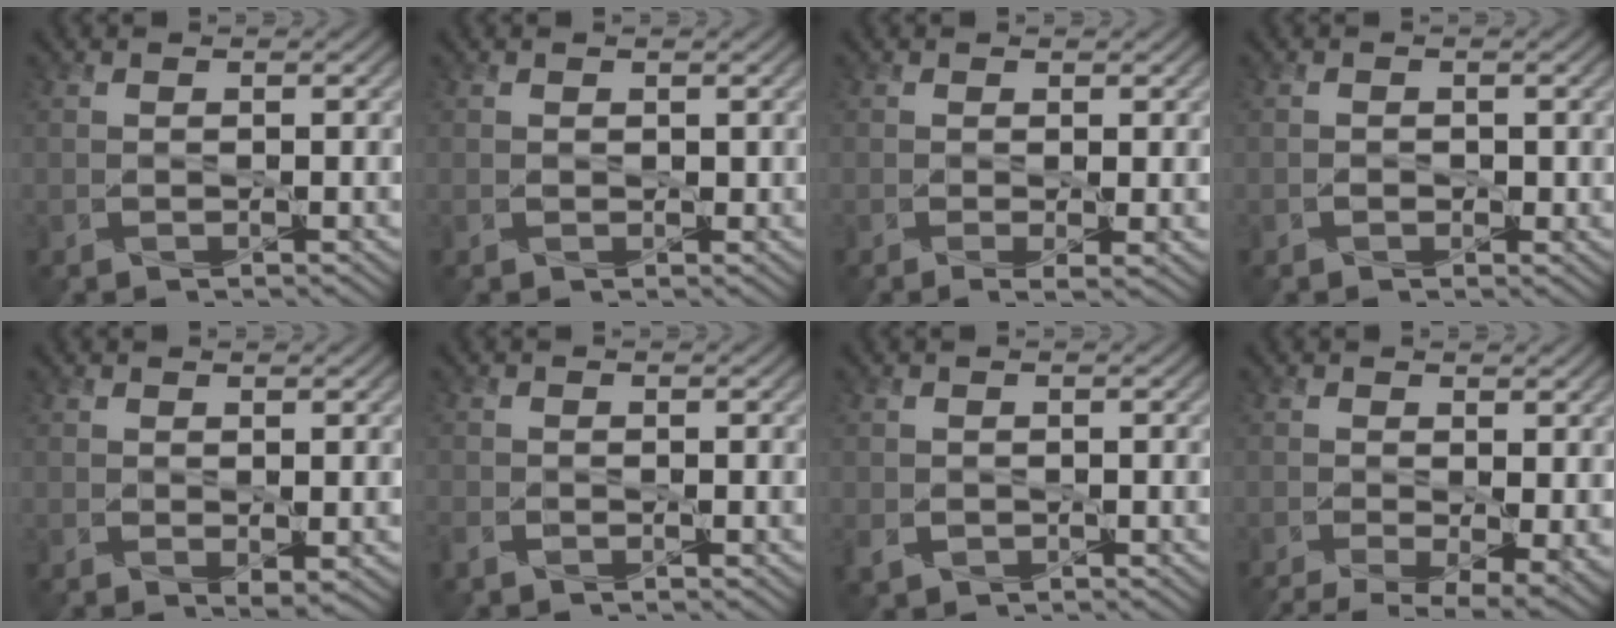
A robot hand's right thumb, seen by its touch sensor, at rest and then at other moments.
{"total": 0.5, "force": [0.3, 0.4, 0.2], "torque": [-0.002, -0.004, 0.003]}
{"total": 1.8, "force": [-0.2, 0.3, 1.7], "torque": [-0.036, -0.009, -0.003]}
{"total": 0.9, "force": [-0.2, 0.7, 0.6], "torque": [-0.007, -0.005, -0.006]}
{"total": 1.1, "force": [0.1, 0.5, 1.0], "torque": [-0.018, -0.006, 0.004]}
{"total": 1.5, "force": [-1.2, 0.7, 0.6], "torque": [-0.020, -0.005, -0.030]}
{"total": 1.8, "force": [-0.6, 1.5, 0.7], "torque": [-0.019, -0.011, -0.013]}
{"total": 6.9, "force": [-3.1, 2.5, 5.6], "torque": [-0.103, -0.026, -0.047]}